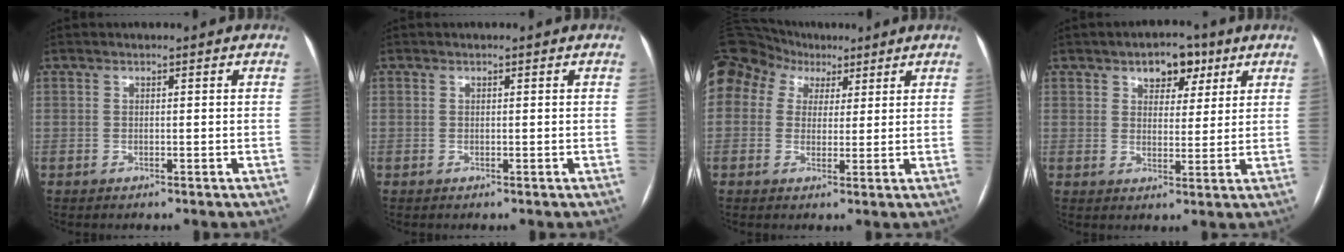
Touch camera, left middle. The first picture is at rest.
{"total": 0.0}
{"total": 23.5, "force": [11.7, 18.2, 9.2], "torque": [-0.302, 0.112, 0.223]}
{"total": 6.2, "force": [3.6, 3.6, 3.6], "torque": [-0.045, 0.015, 0.053]}